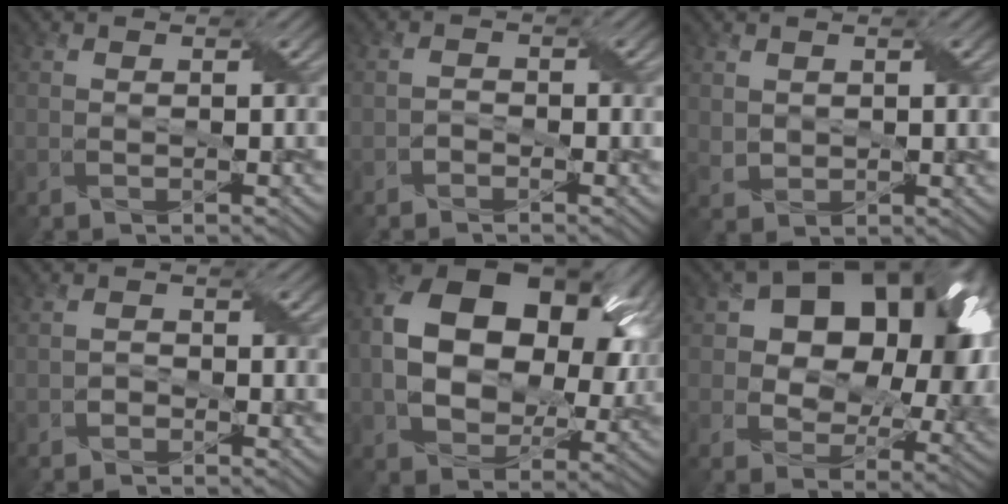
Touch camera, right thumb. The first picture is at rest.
{"total": 1.1, "force": [-0.9, 0.6, 0.5], "torque": [-0.012, 0.006, -0.018]}
{"total": 2.2, "force": [1.3, 1.5, 1.0], "torque": [-0.028, -0.003, 0.030]}
{"total": 1.2, "force": [-0.9, 0.7, 0.4], "torque": [-0.009, 0.005, -0.019]}
{"total": 17.1, "force": [2.6, 11.8, 12.0], "torque": [-0.218, 0.002, 0.063]}
{"total": 15.7, "force": [4.5, 10.6, 10.7], "torque": [-0.131, 0.011, 0.076]}